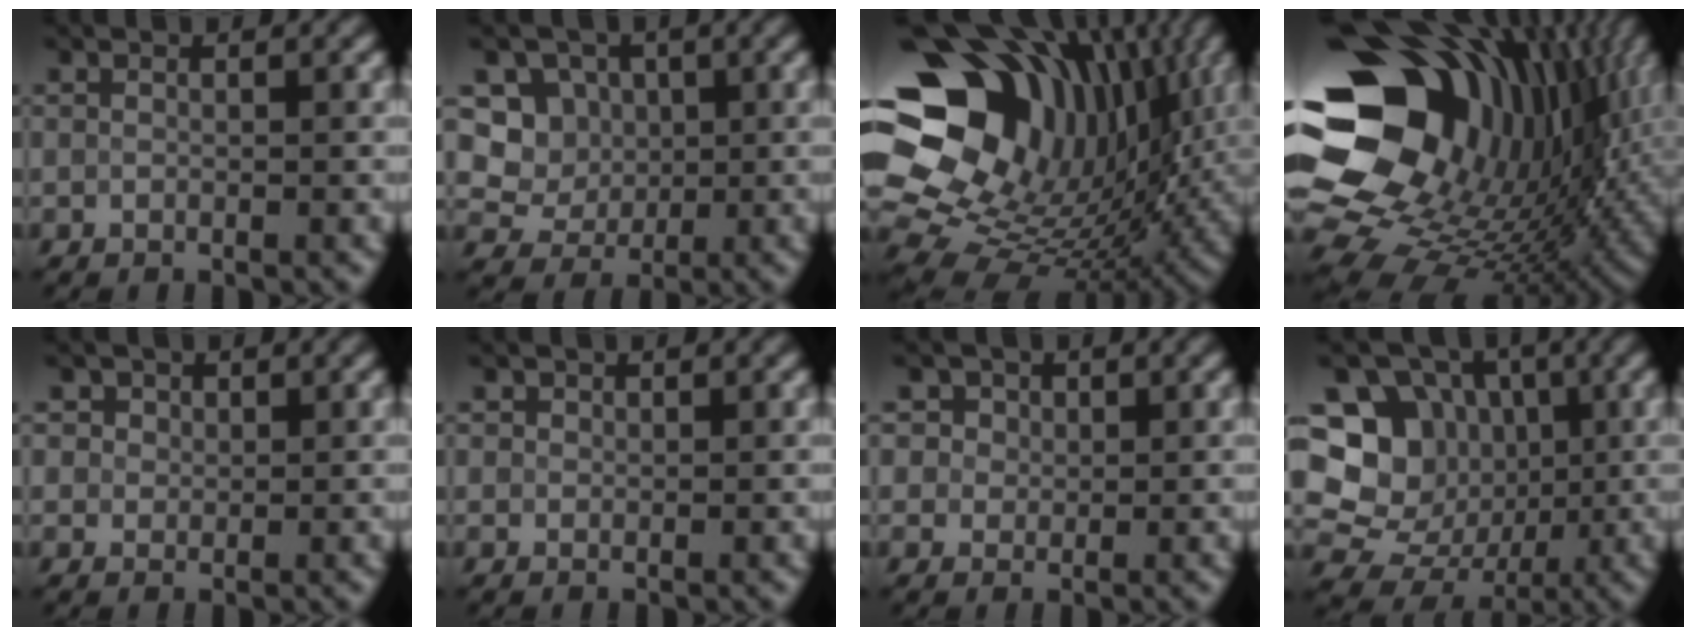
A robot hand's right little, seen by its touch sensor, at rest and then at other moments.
{"total": 4.1, "force": [1.1, 3.9, 0.8], "torque": [0.005, 0.001, 0.016]}
{"total": 17.8, "force": [5.4, 13.3, 10.6], "torque": [-0.199, 0.013, 0.106]}
{"total": 19.7, "force": [4.0, 14.2, 13.1], "torque": [-0.258, -0.025, 0.087]}
{"total": 1.7, "force": [0.6, 1.6, -0.1], "torque": [0.031, 0.002, -0.005]}
{"total": 0.7, "force": [0.3, 0.6, -0.2], "torque": [0.013, -0.006, 0.003]}
{"total": 2.6, "force": [0.8, 2.5, 0.1], "torque": [0.034, 0.014, -0.005]}
{"total": 15.5, "force": [1.1, 14.5, 5.5], "torque": [-0.159, 0.018, 0.020]}